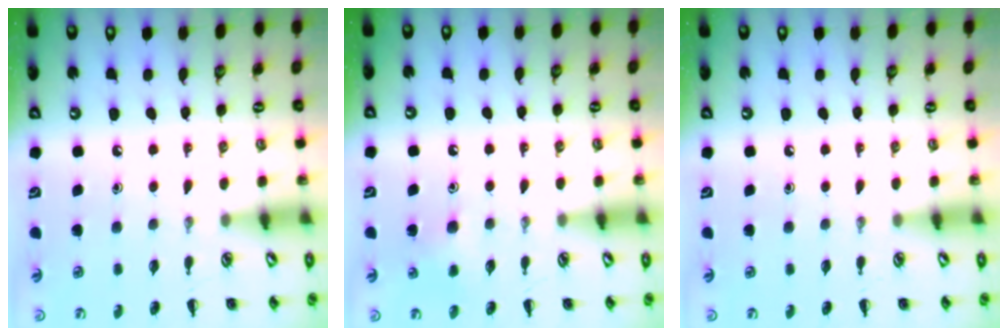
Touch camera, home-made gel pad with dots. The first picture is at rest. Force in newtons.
{"total": 6.2, "press": 6.0, "slide": 1.6}
{"total": 0.0}